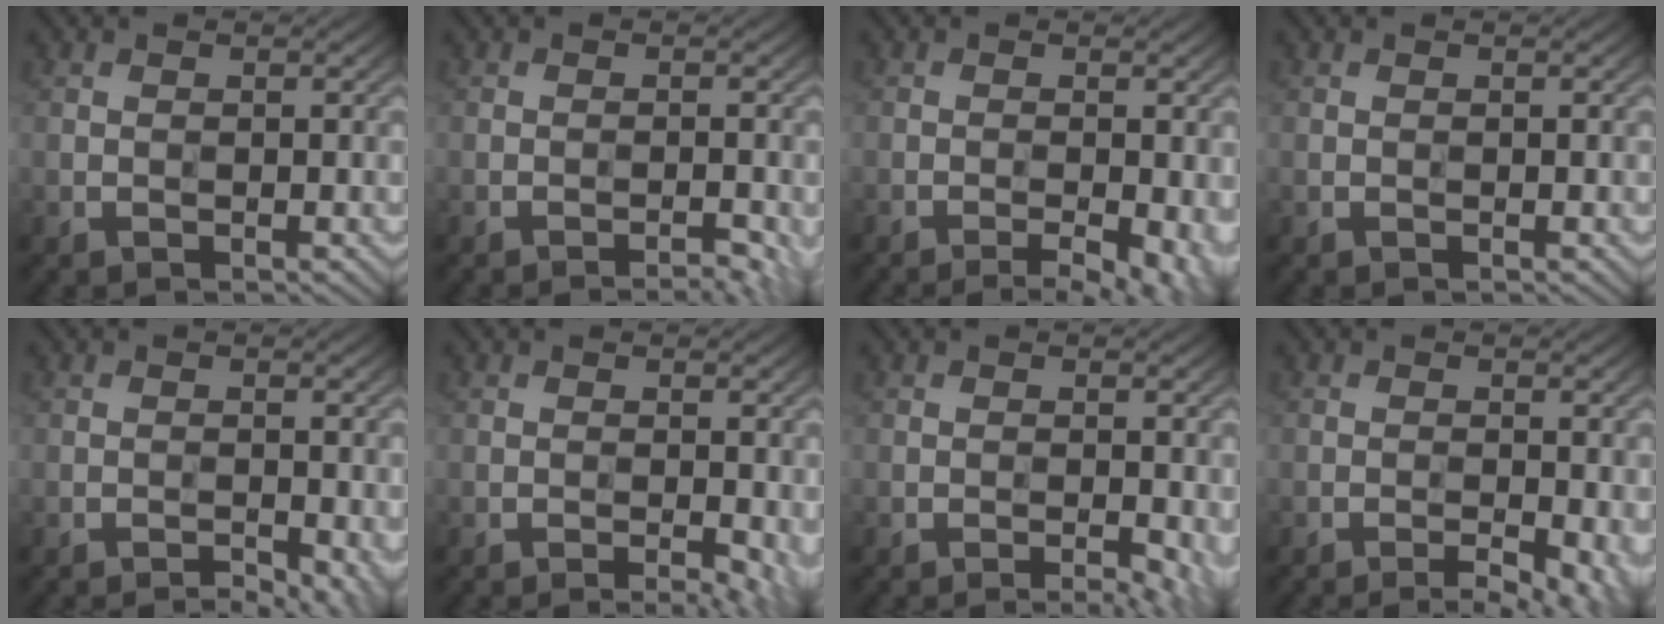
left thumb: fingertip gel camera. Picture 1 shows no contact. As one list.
[{"total": 2.3, "force": [-1.6, 0.4, 1.6], "torque": [-0.022, 0.005, -0.025]}, {"total": 5.1, "force": [-2.5, 1.2, 4.3], "torque": [-0.060, -0.004, -0.031]}, {"total": 0.0}, {"total": 3.3, "force": [-2.4, 0.8, 2.1], "torque": [-0.036, -0.001, -0.031]}, {"total": 2.8, "force": [-1.2, 0.6, 2.5], "torque": [-0.034, 0.000, -0.015]}, {"total": 2.7, "force": [-1.3, 0.6, 2.3], "torque": [-0.032, 0.001, -0.016]}, {"total": 4.6, "force": [-2.5, 1.0, 3.7], "torque": [-0.050, -0.003, -0.033]}]